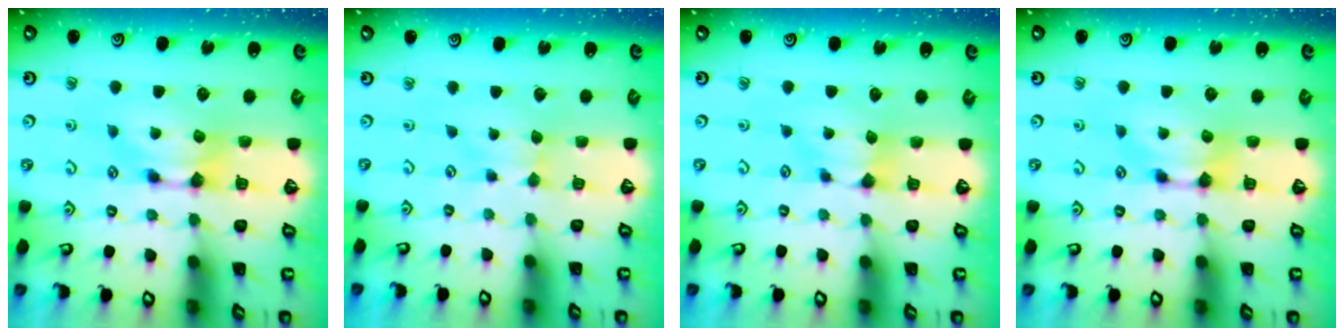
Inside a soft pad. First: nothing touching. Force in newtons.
{"total": 1.7, "press": 1.6, "slide": 0.5}
{"total": 0.9, "press": 0.8, "slide": 0.5}
{"total": 0.0}